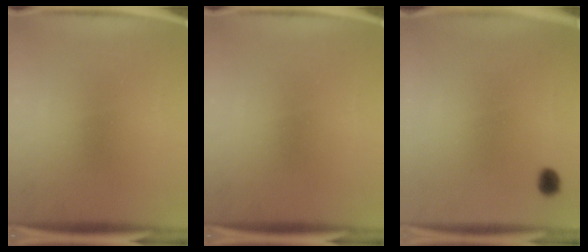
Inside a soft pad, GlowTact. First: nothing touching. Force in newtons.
{"total": 0.0}
{"total": 2.3}